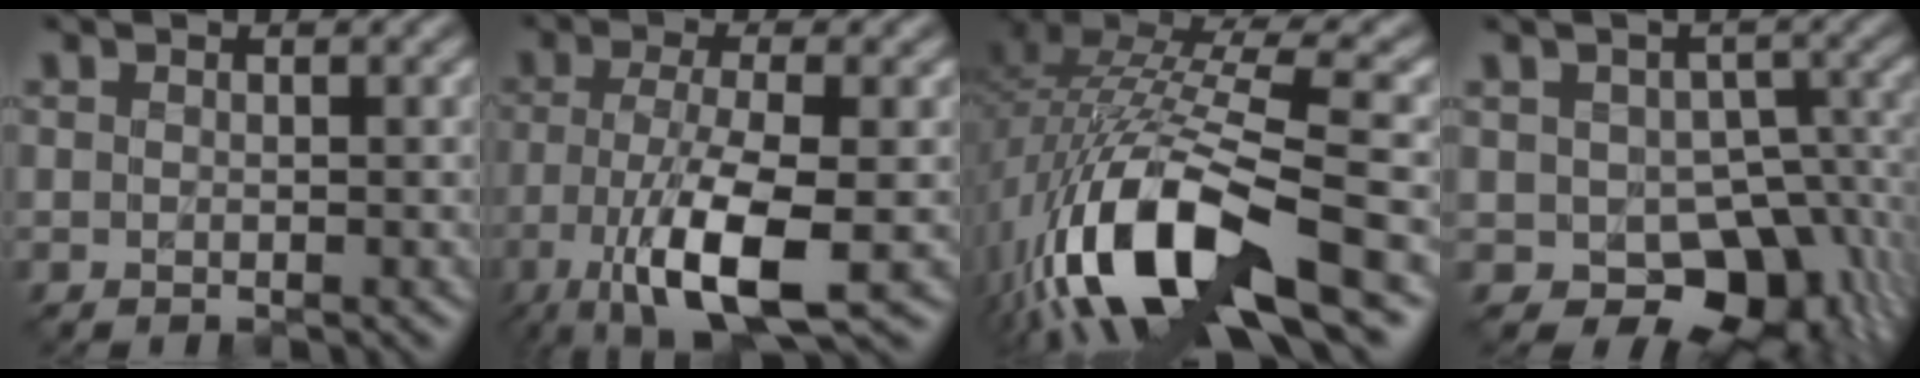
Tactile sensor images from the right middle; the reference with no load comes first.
{"total": 9.2, "force": [-3.3, 2.4, 8.2], "torque": [-0.158, -0.007, -0.061]}
{"total": 14.3, "force": [-5.0, 5.3, 12.3], "torque": [-0.259, -0.001, -0.081]}
{"total": 9.2, "force": [-2.9, 6.4, 6.0], "torque": [-0.078, -0.021, -0.039]}